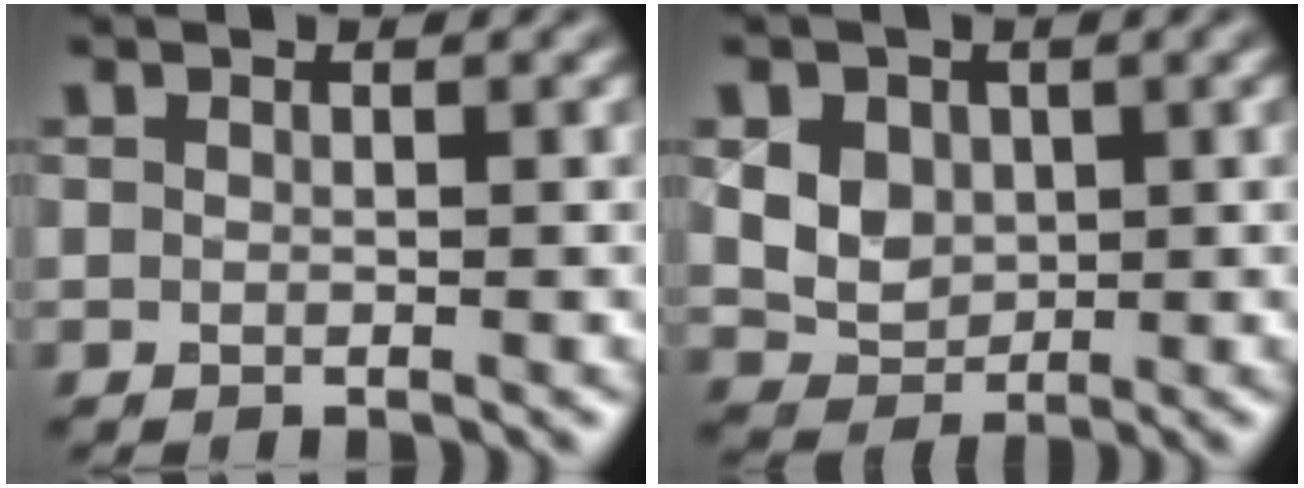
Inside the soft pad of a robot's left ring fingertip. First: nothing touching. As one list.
[{"total": 4.9, "force": [1.3, 3.9, 2.5], "torque": [-0.056, 0.009, 0.023]}]